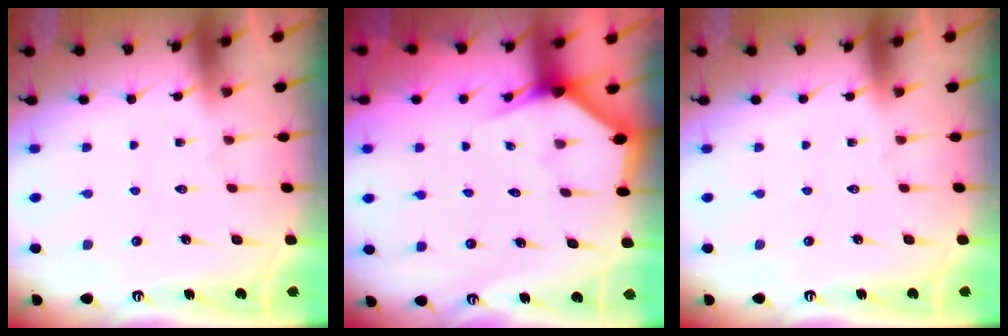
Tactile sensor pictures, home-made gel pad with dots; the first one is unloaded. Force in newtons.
{"total": 3.0, "press": 3.0, "slide": 0.1}
{"total": 0.0}